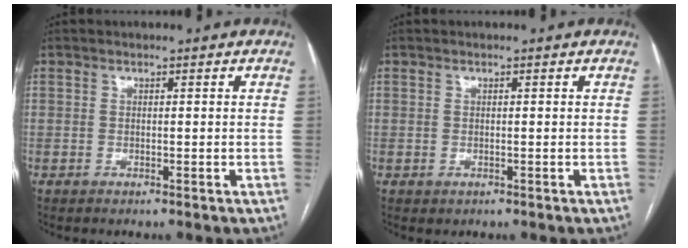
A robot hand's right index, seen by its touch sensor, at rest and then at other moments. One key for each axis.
{"total": 0.0}